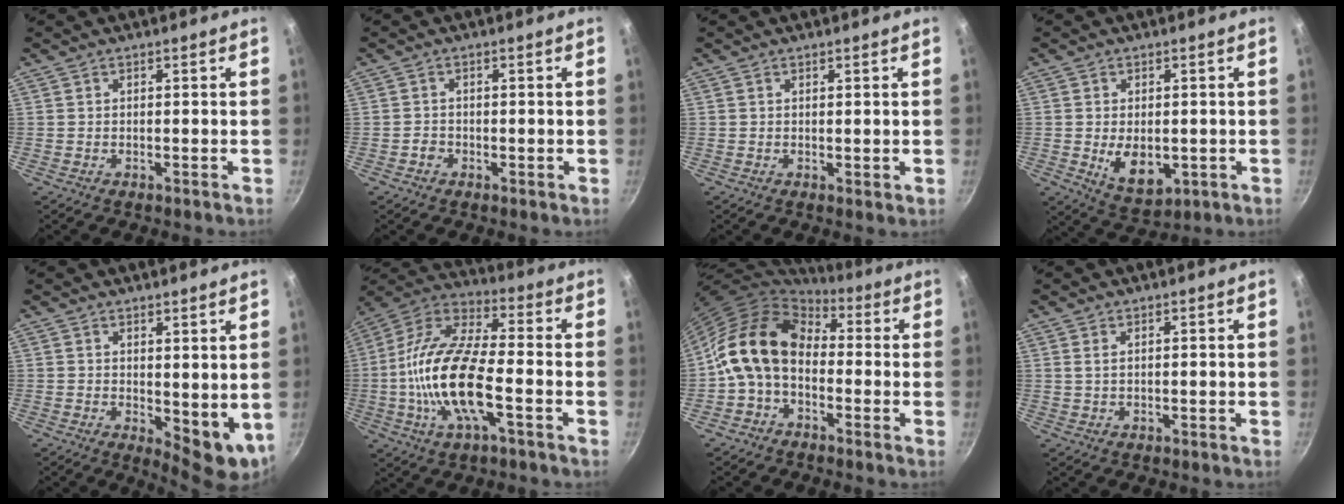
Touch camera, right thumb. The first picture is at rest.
{"total": 1.4, "force": [-0.7, 1.2, 0.4], "torque": [-0.002, 0.005, -0.013]}
{"total": 0.7, "force": [0.4, 0.3, 0.6], "torque": [-0.006, -0.006, 0.004]}
{"total": 8.1, "force": [-1.0, 5.0, 6.3], "torque": [-0.085, -0.013, 0.000]}
{"total": 8.0, "force": [2.0, 3.7, 6.8], "torque": [-0.079, -0.022, 0.036]}
{"total": 18.9, "force": [-4.3, 7.1, 16.9], "torque": [-0.329, 0.034, -0.101]}
{"total": 12.9, "force": [-0.6, 9.2, 9.1], "torque": [-0.141, 0.035, -0.033]}
{"total": 1.1, "force": [0.4, 0.5, 0.9], "torque": [-0.019, 0.000, 0.008]}